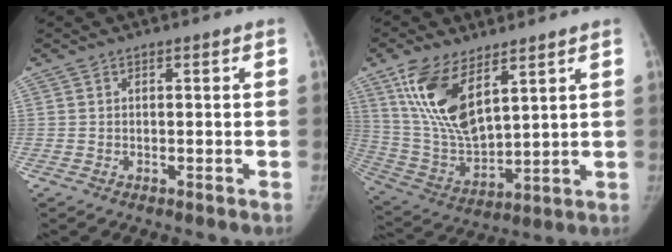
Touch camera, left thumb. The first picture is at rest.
{"total": 15.4, "force": [8.1, 6.8, 11.2], "torque": [-0.210, -0.036, 0.171]}